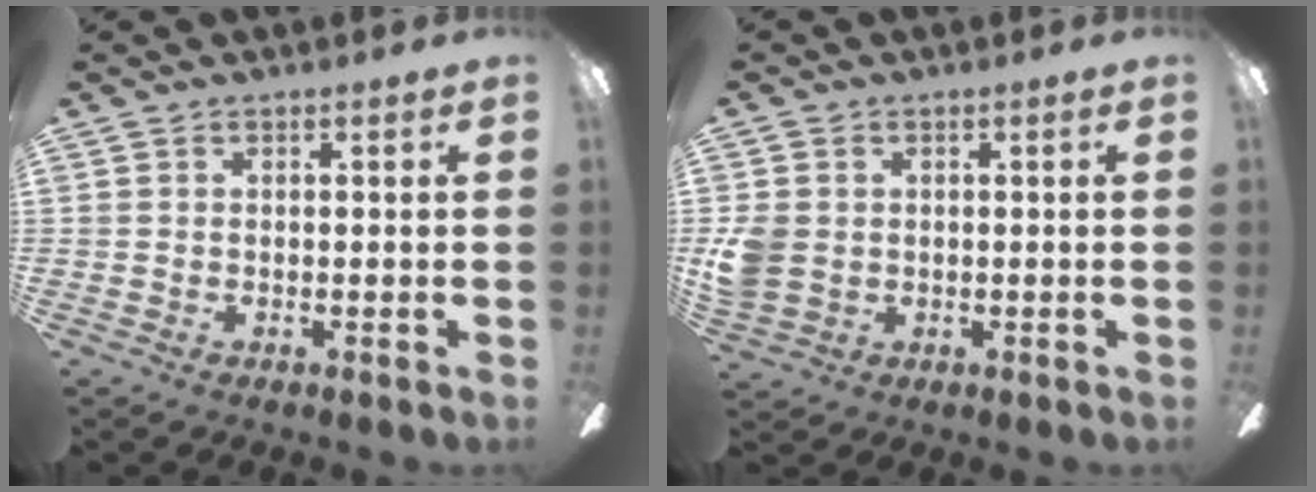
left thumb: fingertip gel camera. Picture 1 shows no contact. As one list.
[{"total": 5.6, "force": [0.3, 4.8, 2.9], "torque": [-0.067, 0.005, 0.007]}]